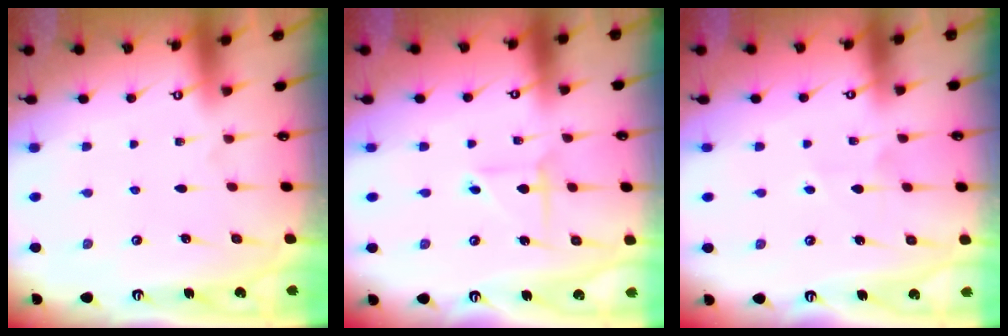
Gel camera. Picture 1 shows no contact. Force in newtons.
{"total": 4.0, "press": 4.0, "slide": 0.2}
{"total": 3.7, "press": 3.7, "slide": 0.5}